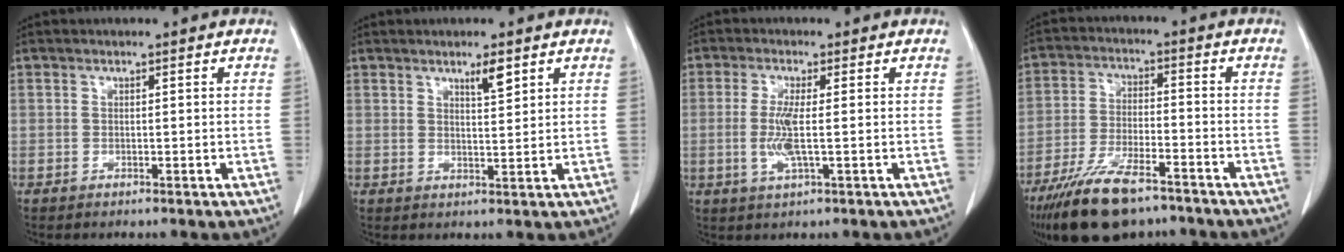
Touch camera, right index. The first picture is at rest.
{"total": 2.9, "force": [2.0, 0.4, 2.1], "torque": [-0.038, -0.003, 0.034]}
{"total": 4.7, "force": [-0.3, 0.6, 4.6], "torque": [-0.103, -0.008, -0.003]}
{"total": 13.5, "force": [-9.9, 3.9, 8.4], "torque": [-0.162, -0.023, -0.174]}